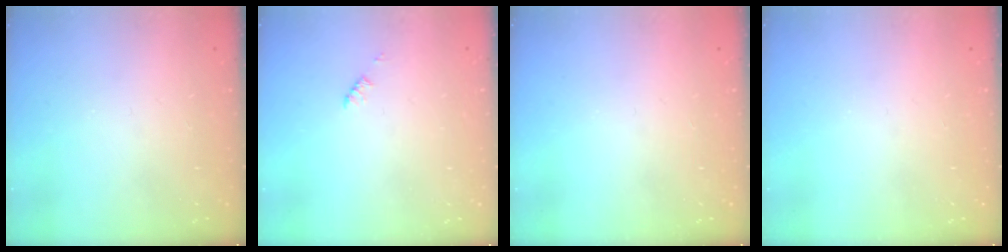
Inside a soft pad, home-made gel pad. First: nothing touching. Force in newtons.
{"total": 1.2, "press": 1.2, "slide": 0.2}
{"total": 0.0}
{"total": 0.0}